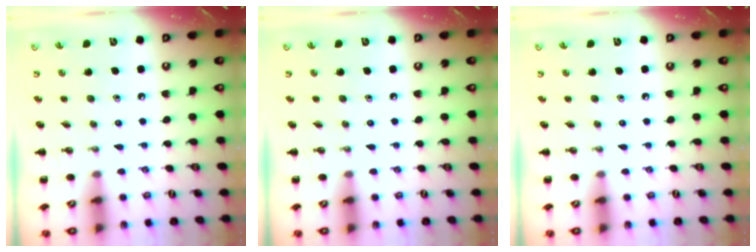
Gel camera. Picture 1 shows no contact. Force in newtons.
{"total": 0.0}
{"total": 0.0}